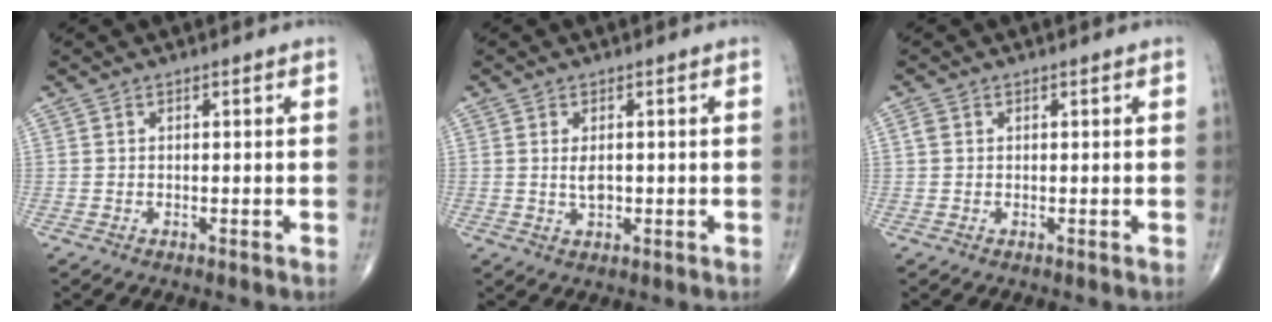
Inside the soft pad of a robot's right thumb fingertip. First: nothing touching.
{"total": 2.5, "force": [0.1, 1.4, 2.0], "torque": [-0.032, -0.003, 0.003]}
{"total": 1.0, "force": [0.2, 0.9, 0.5], "torque": [-0.011, 0.005, 0.005]}